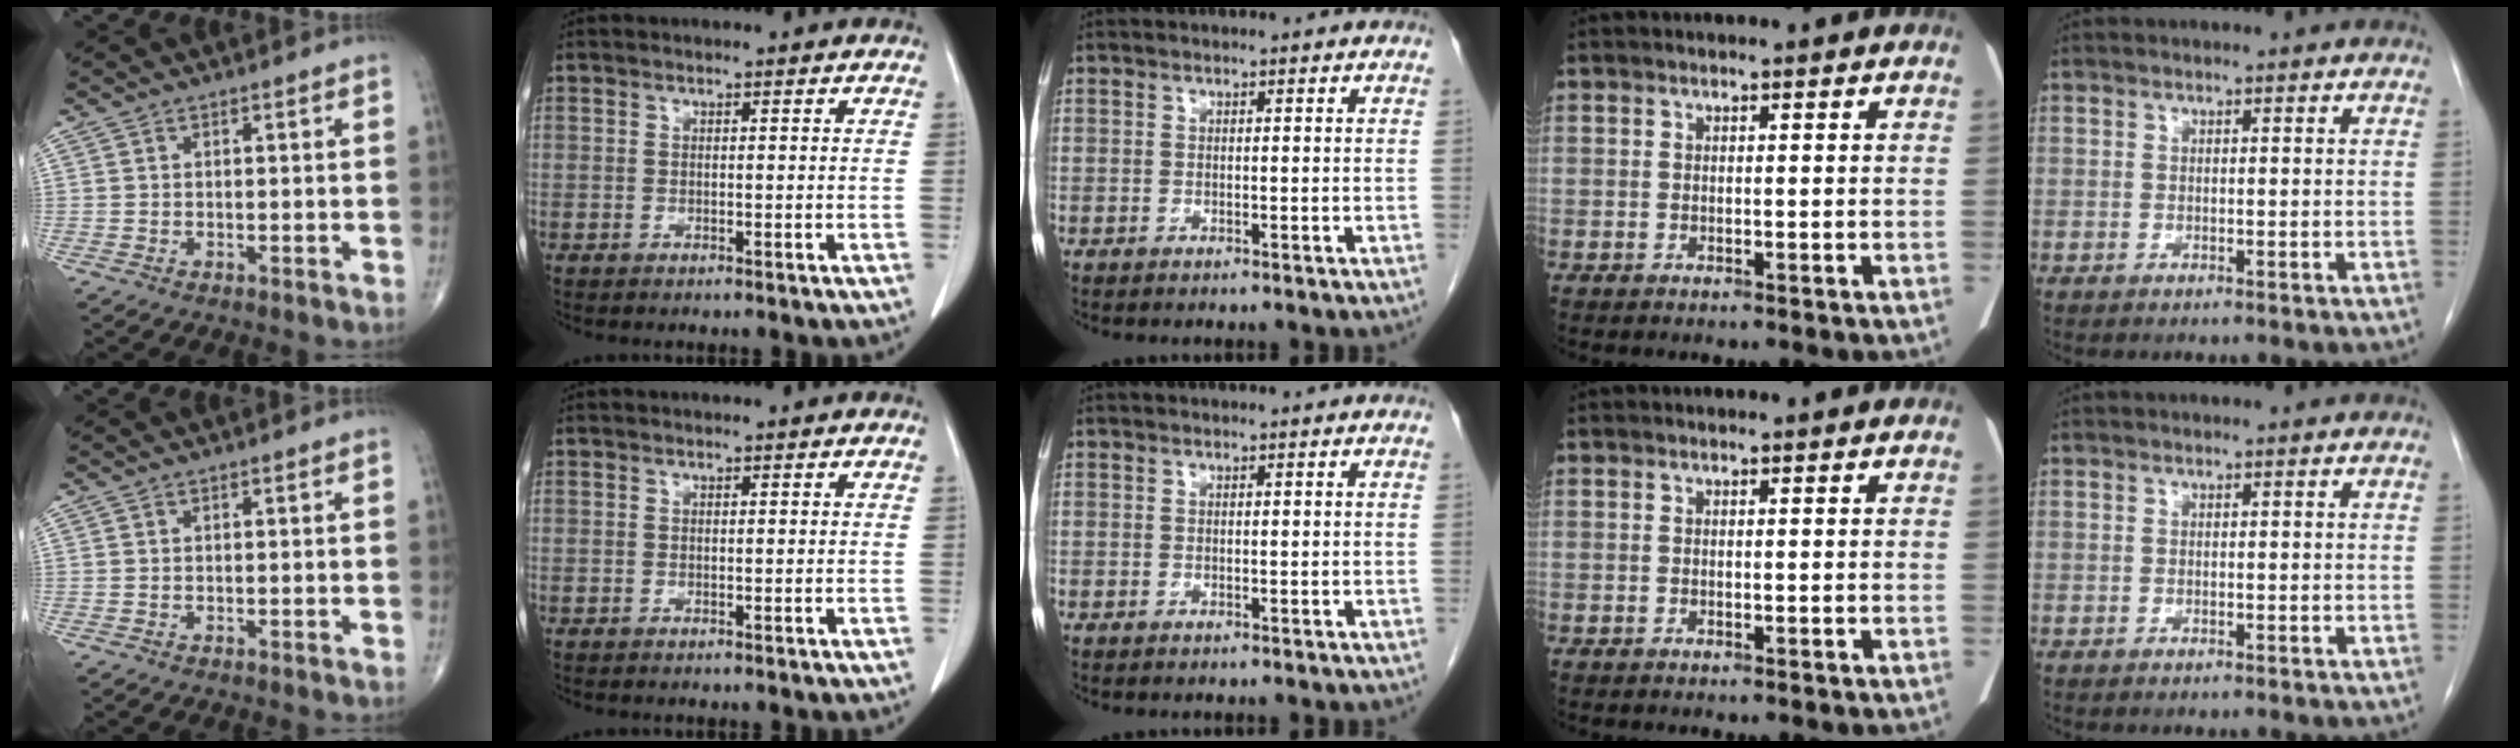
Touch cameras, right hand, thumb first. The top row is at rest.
{}